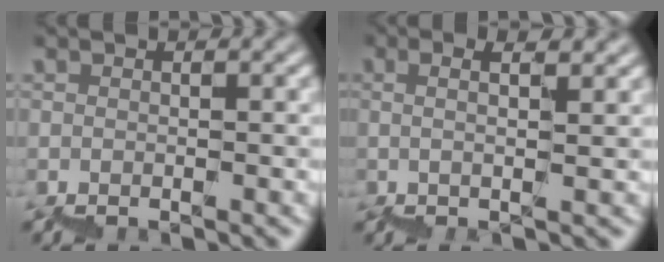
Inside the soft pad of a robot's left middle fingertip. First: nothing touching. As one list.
[{"total": 2.2, "force": [1.0, 0.4, 1.9], "torque": [-0.039, 0.008, 0.017]}]